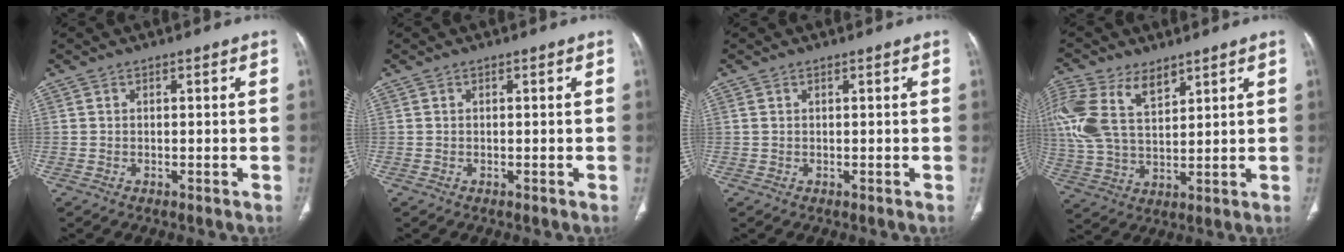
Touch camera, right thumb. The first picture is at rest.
{"total": 0.0}
{"total": 0.6, "force": [0.3, 0.3, 0.5], "torque": [-0.015, 0.012, 0.010]}
{"total": 16.6, "force": [8.2, 9.2, 11.0], "torque": [-0.255, -0.006, 0.167]}